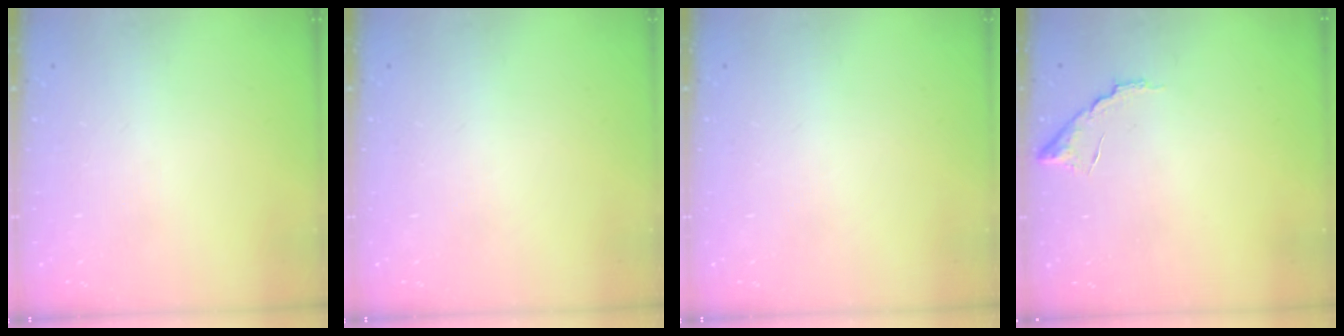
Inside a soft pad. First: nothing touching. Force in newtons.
{"total": 0.0}
{"total": 0.0}
{"total": 7.3, "press": 7.3, "slide": 0.3}